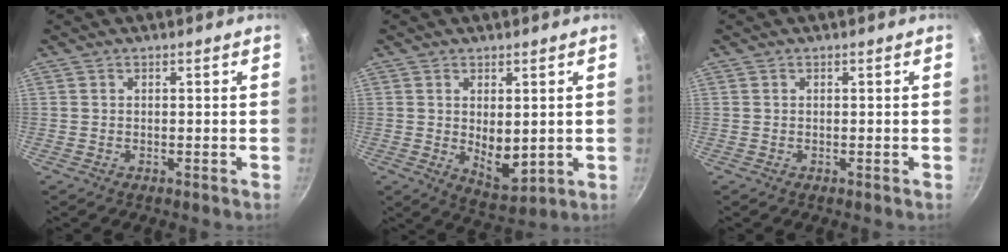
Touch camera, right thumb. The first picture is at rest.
{"total": 7.5, "force": [0.5, 4.0, 6.3], "torque": [-0.083, -0.025, 0.023]}
{"total": 0.0}